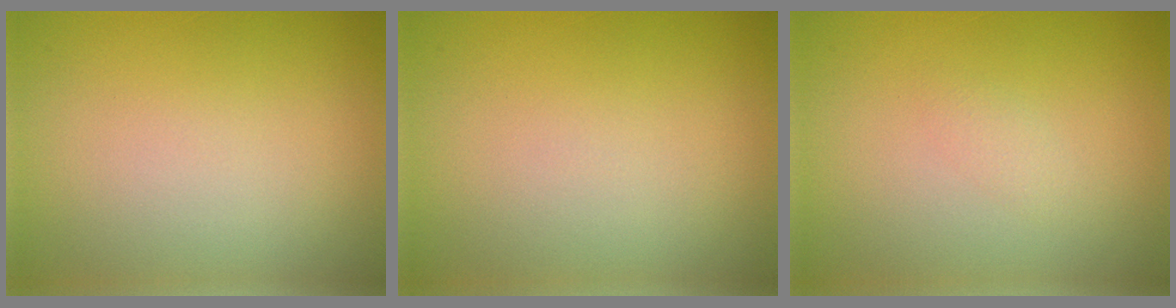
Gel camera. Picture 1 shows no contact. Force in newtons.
{"total": 0.0}
{"total": 0.7, "press": 0.7, "slide": 0.0}